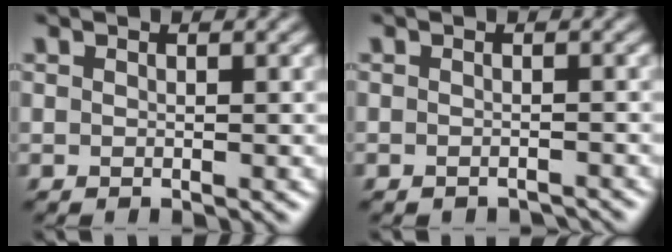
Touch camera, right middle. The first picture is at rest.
{"total": 1.4, "force": [-1.4, 0.2, 0.2], "torque": [0.000, -0.004, -0.019]}